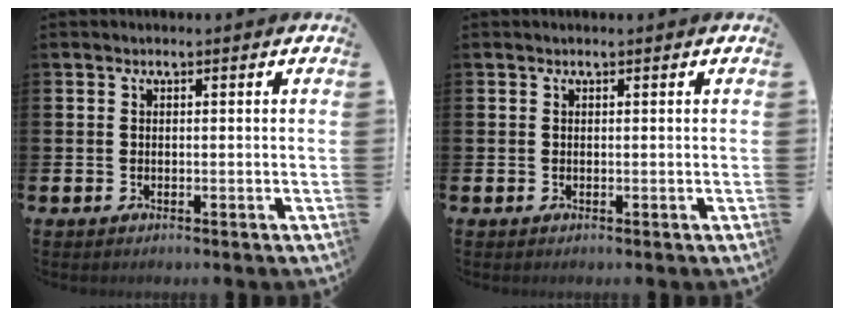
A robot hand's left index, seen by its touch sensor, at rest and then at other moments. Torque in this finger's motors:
{"motor_torque": [0.01, -1.53, -0.31, 0.06]}